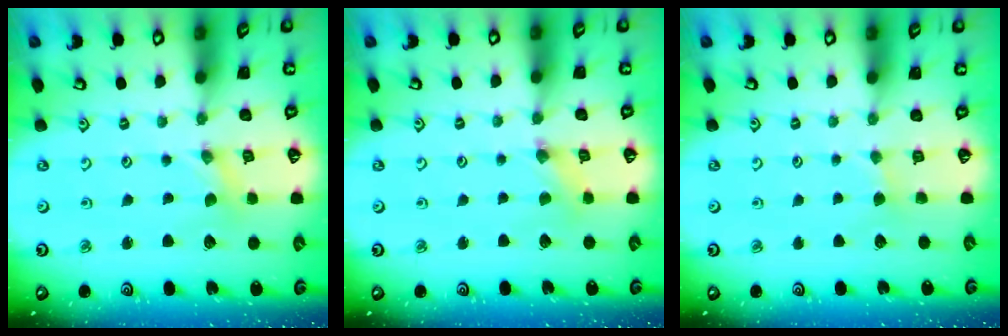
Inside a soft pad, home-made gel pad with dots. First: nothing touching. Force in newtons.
{"total": 1.1, "press": 1.0, "slide": 0.3}
{"total": 1.1, "press": 1.1, "slide": 0.3}